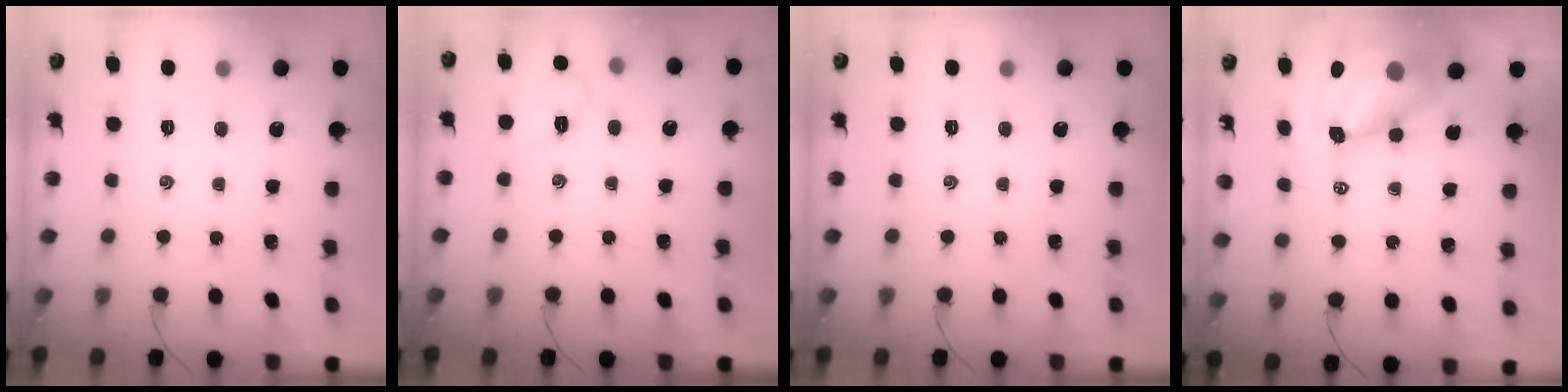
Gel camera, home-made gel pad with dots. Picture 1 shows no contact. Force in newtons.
{"total": 6.9, "press": 6.7, "slide": 1.6}
{"total": 0.0}
{"total": 9.3, "press": 8.9, "slide": 2.7}